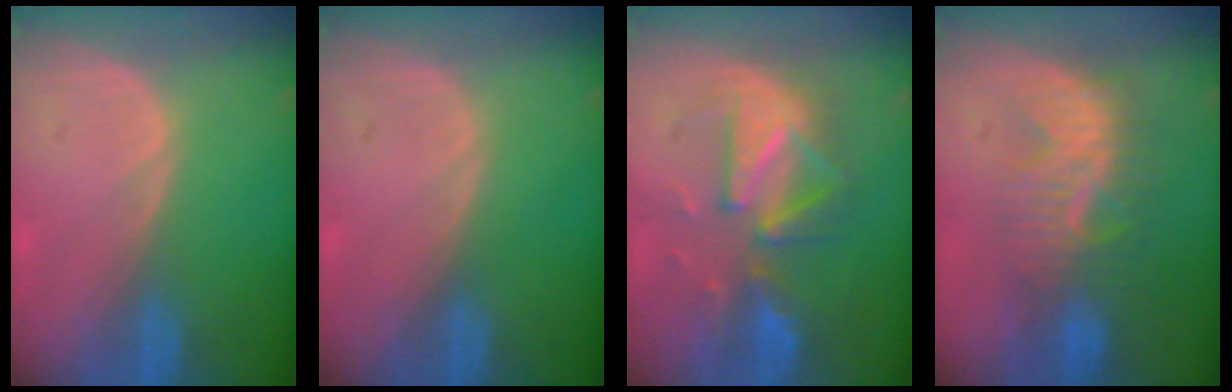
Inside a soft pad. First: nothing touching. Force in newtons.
{"total": 0.0}
{"total": 9.0, "press": 8.8, "slide": 1.7}
{"total": 8.3, "press": 8.0, "slide": 2.2}